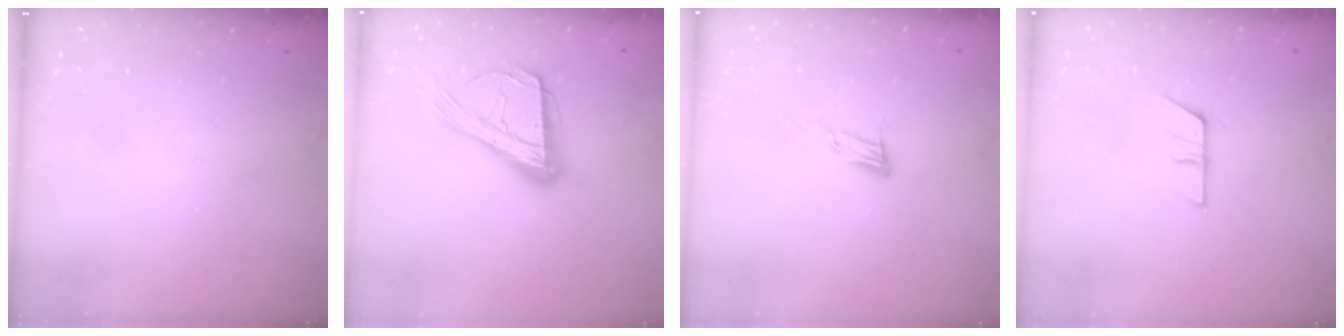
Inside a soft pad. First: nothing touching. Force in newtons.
{"total": 17.8, "press": 17.7, "slide": 2.4}
{"total": 6.9, "press": 6.8, "slide": 1.2}
{"total": 5.1, "press": 5.1, "slide": 0.4}